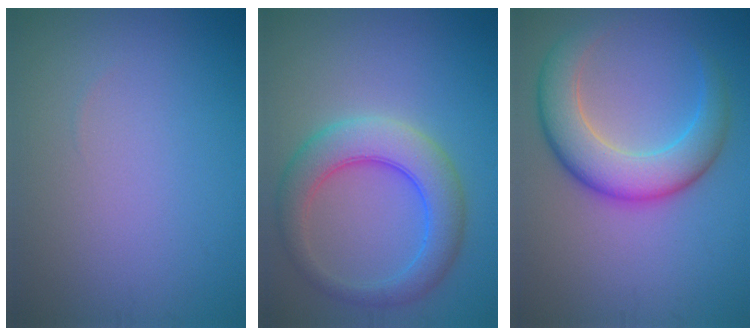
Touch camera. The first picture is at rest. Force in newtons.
{"total": 5.9, "press": 5.9, "slide": 0.3}
{"total": 6.7, "press": 6.7, "slide": 0.1}